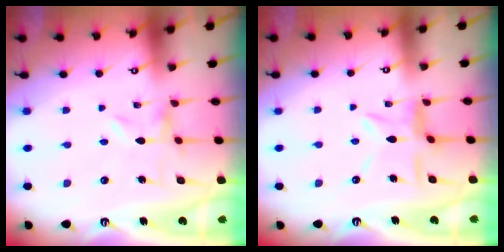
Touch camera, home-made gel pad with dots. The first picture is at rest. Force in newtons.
{"total": 8.3, "press": 8.2, "slide": 0.6}